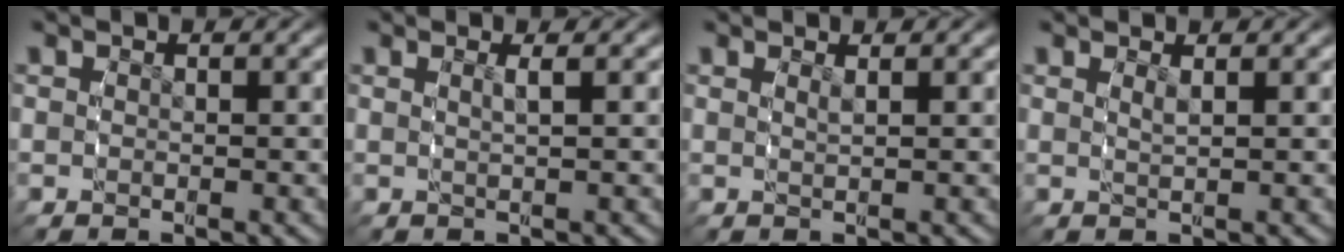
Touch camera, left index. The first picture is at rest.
{"total": 1.0, "force": [0.4, -0.1, 0.9], "torque": [-0.021, -0.002, 0.008]}
{"total": 1.0, "force": [0.8, -0.3, 0.4], "torque": [-0.011, -0.005, 0.016]}
{"total": 1.1, "force": [0.9, -0.2, 0.7], "torque": [-0.017, -0.007, 0.017]}